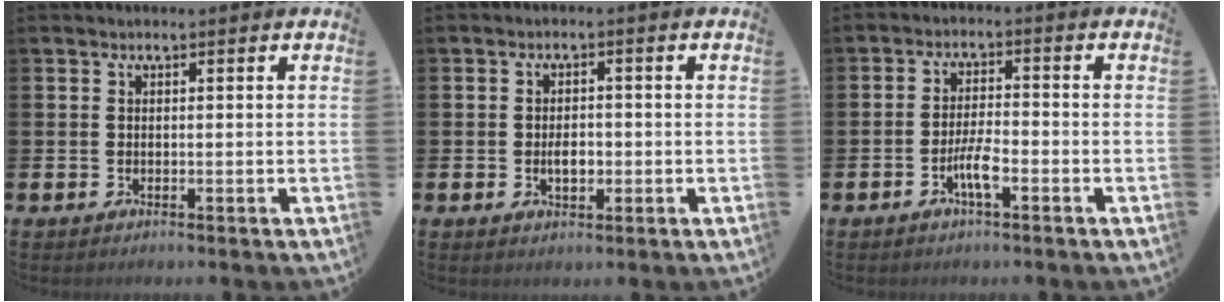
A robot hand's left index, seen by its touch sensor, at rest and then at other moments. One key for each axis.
{"total": 2.5, "fx": -0.6, "fy": 1.5, "fz": 1.9, "tx": -0.021, "ty": -0.005, "tz": -0.015}
{"total": 3.9, "fx": -1.8, "fy": 0.8, "fz": 3.4, "tx": -0.073, "ty": 0.005, "tz": -0.034}